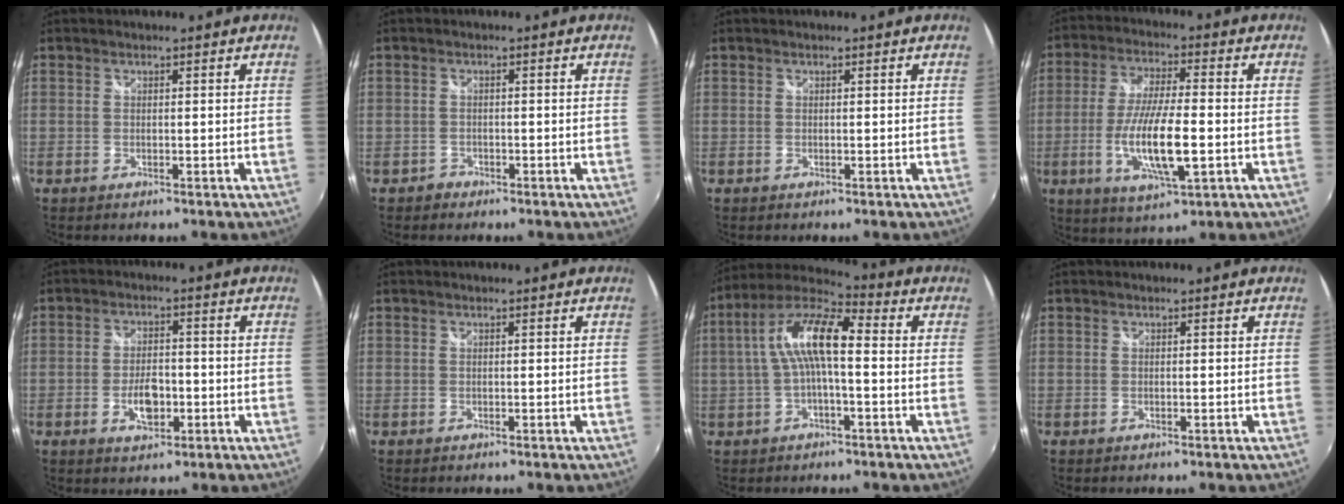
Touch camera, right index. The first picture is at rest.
{"total": 1.7, "force": [-1.1, 1.3, -0.2], "torque": [0.001, 0.004, -0.019]}
{"total": 0.0}
{"total": 12.9, "force": [-3.2, 2.8, 12.2], "torque": [-0.241, -0.014, -0.057]}
{"total": 5.9, "force": [-1.9, 3.1, 4.6], "torque": [-0.094, -0.002, -0.030]}
{"total": 0.0}
{"total": 11.3, "force": [0.2, 3.4, 10.8], "torque": [-0.212, 0.025, -0.001]}
{"total": 0.0}